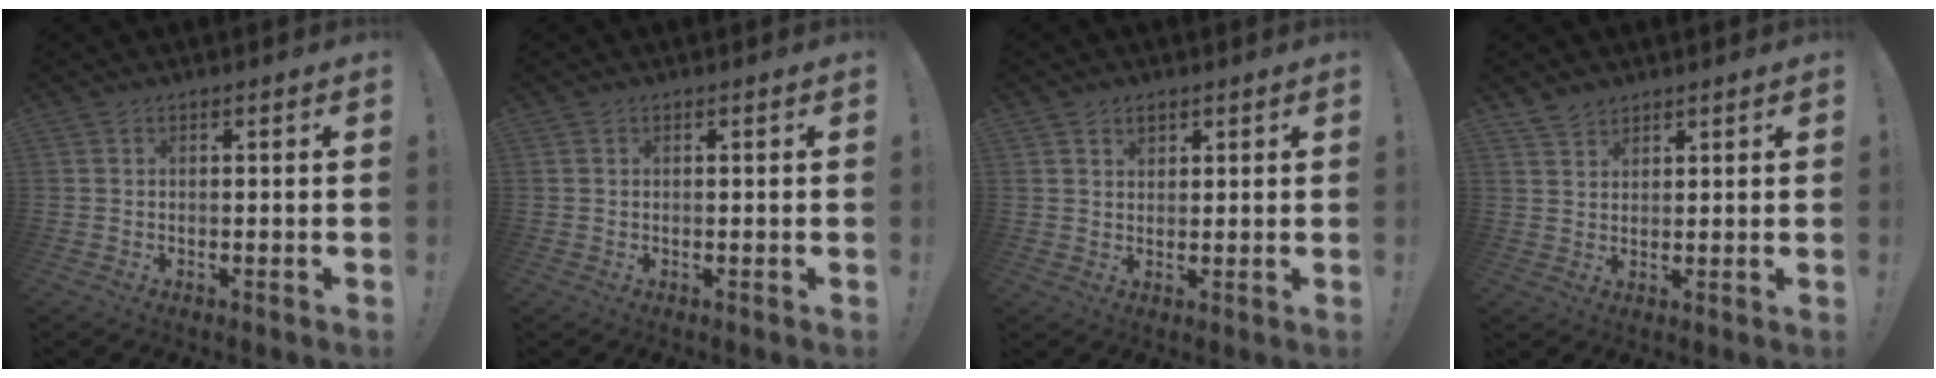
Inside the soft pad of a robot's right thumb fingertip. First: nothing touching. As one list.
[{"total": 0.0}, {"total": 2.4, "force": [1.6, 1.7, 0.8], "torque": [0.005, -0.010, 0.026]}, {"total": 3.6, "force": [3.1, 1.8, 0.6], "torque": [-0.006, -0.020, 0.057]}]